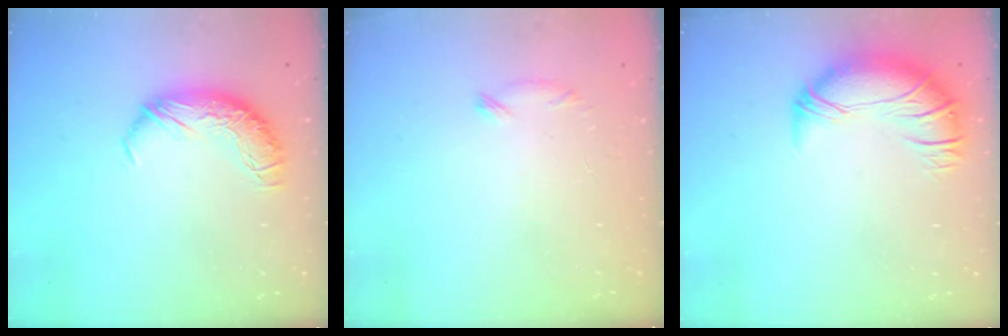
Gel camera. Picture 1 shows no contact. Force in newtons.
{"total": 7.0, "press": 7.0, "slide": 0.6}
{"total": 2.8, "press": 0.8, "slide": 2.7}